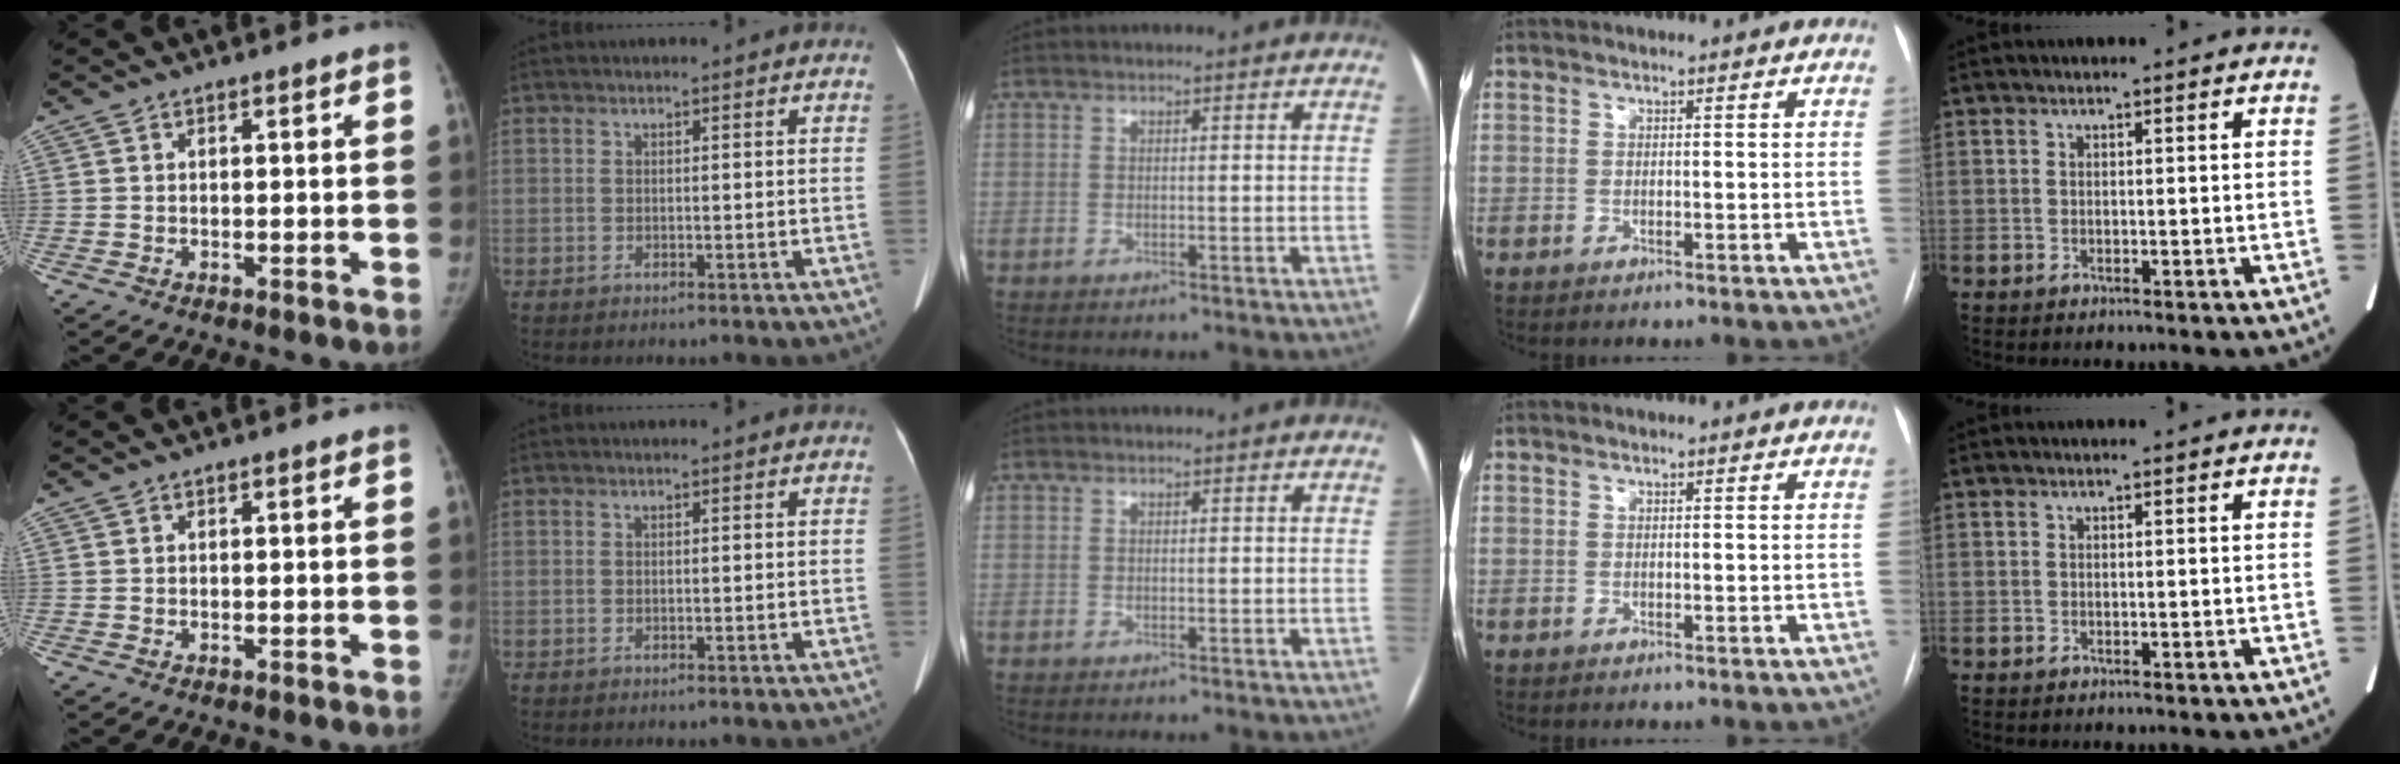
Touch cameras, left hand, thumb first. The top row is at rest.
{}